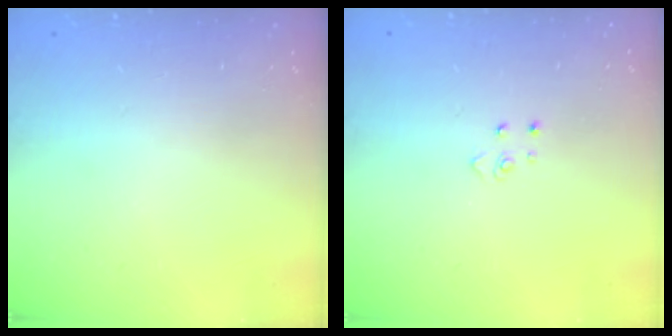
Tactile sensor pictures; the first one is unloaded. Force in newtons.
{"total": 2.6, "press": 2.6, "slide": 0.3}